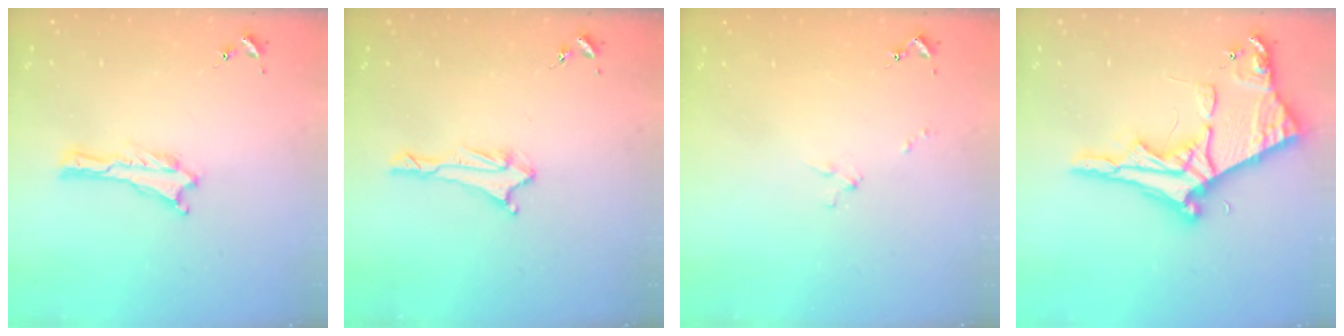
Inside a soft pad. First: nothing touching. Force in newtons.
{"total": 1.7, "press": 1.6, "slide": 0.6}
{"total": 1.3, "press": 1.2, "slide": 0.1}
{"total": 10.0, "press": 10.0, "slide": 0.8}